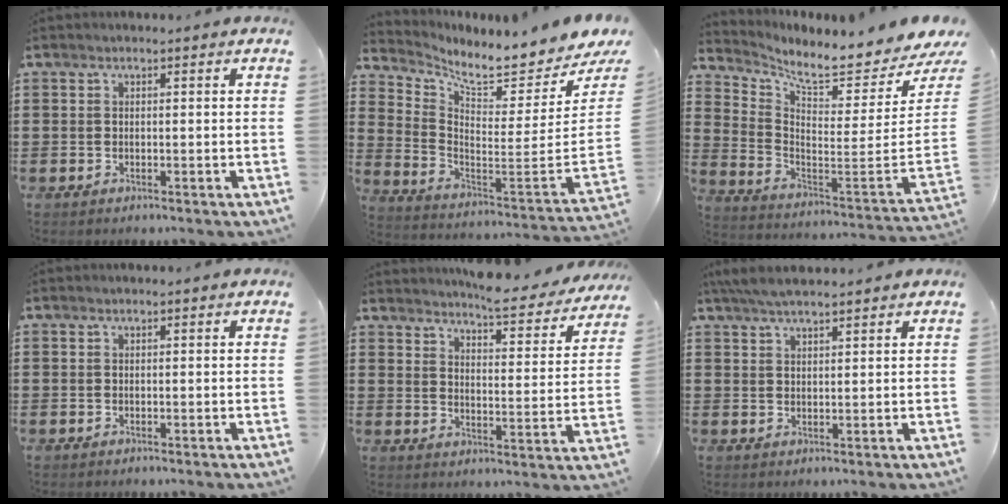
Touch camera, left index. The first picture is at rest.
{"total": 5.9, "force": [5.3, 0.0, 2.6], "torque": [-0.069, -0.072, 0.083]}
{"total": 5.5, "force": [4.7, -0.2, 2.8], "torque": [-0.067, -0.067, 0.069]}
{"total": 0.0}
{"total": 6.0, "force": [5.8, 0.0, 1.6], "torque": [-0.041, -0.041, 0.098]}
{"total": 4.1, "force": [3.6, 0.5, 1.9], "torque": [-0.046, -0.002, 0.068]}